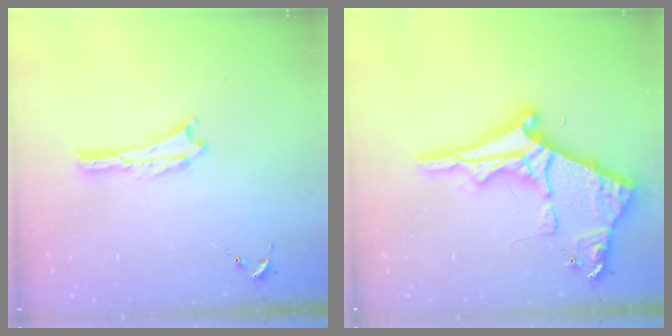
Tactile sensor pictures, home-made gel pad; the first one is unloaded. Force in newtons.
{"total": 10.0, "press": 10.0, "slide": 0.8}